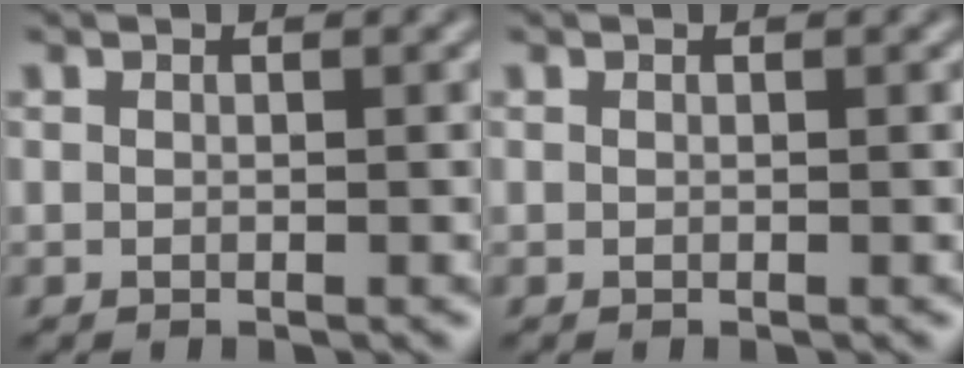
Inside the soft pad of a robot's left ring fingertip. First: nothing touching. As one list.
[{"total": 0.0}]